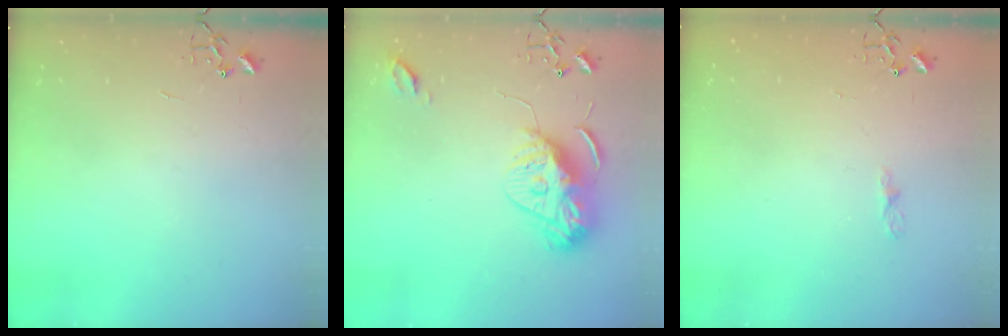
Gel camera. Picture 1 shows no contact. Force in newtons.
{"total": 11.7, "press": 11.6, "slide": 1.0}
{"total": 3.9, "press": 3.8, "slide": 0.5}